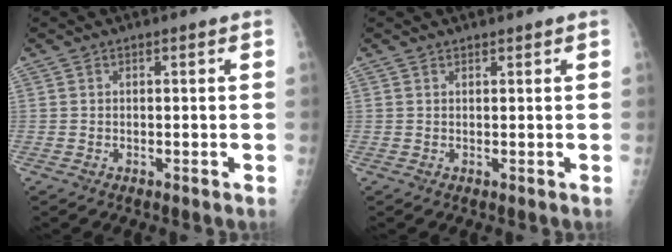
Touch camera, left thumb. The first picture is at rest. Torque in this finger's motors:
{"motor_torque": [-0.08, 0.06, 0.00, 0.01, 0.02]}